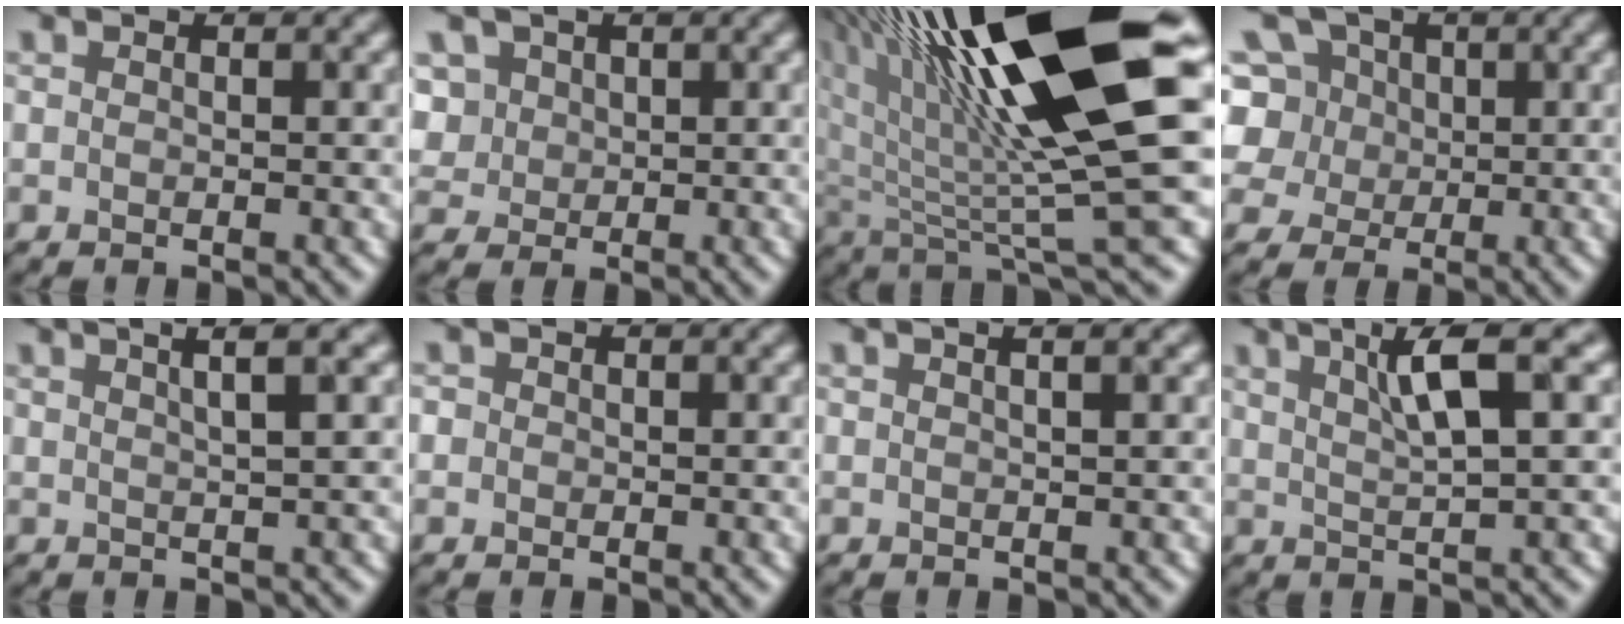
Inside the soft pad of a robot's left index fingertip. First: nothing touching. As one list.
[{"total": 4.2, "force": [1.5, 3.4, 1.9], "torque": [-0.055, 0.015, 0.025]}, {"total": 17.5, "force": [5.6, 3.9, 16.0], "torque": [-0.272, 0.000, 0.093]}, {"total": 9.9, "force": [3.9, 7.8, 4.6], "torque": [-0.101, 0.035, 0.043]}, {"total": 4.8, "force": [2.6, 1.3, 3.8], "torque": [-0.034, 0.026, 0.009]}, {"total": 0.7, "force": [-0.1, 0.7, 0.2], "torque": [-0.003, 0.002, -0.006]}, {"total": 4.1, "force": [2.2, 1.8, 3.0], "torque": [-0.008, 0.032, -0.009]}, {"total": 5.8, "force": [2.4, 0.9, 5.2], "torque": [-0.087, 0.010, 0.040]}]